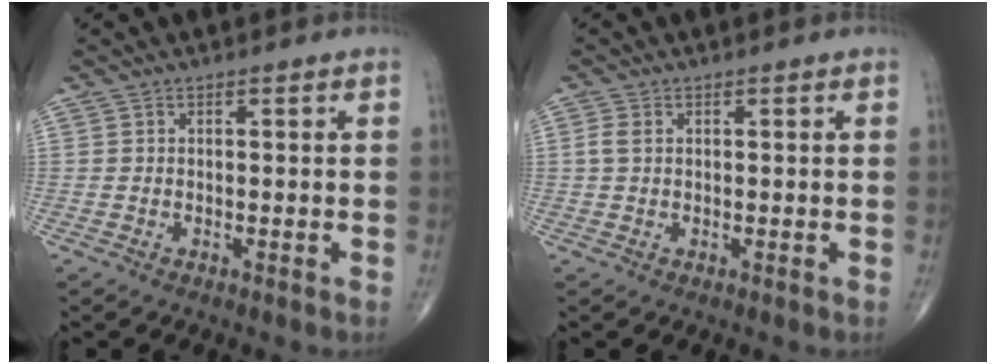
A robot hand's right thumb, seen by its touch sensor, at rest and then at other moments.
{"total": 1.9, "force": [0.4, 1.2, 1.3], "torque": [-0.037, 0.006, 0.008]}